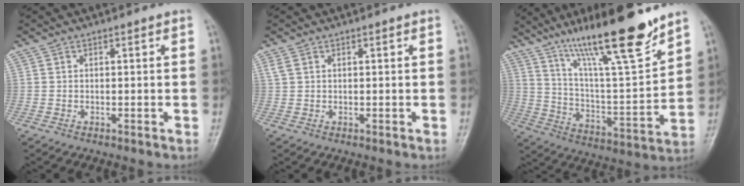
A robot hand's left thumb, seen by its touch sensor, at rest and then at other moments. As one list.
[{"total": 1.2, "force": [0.6, 0.7, 0.7], "torque": [-0.017, 0.009, 0.017]}, {"total": 20.2, "force": [14.7, 2.8, 13.6], "torque": [-0.202, -0.074, 0.256]}]